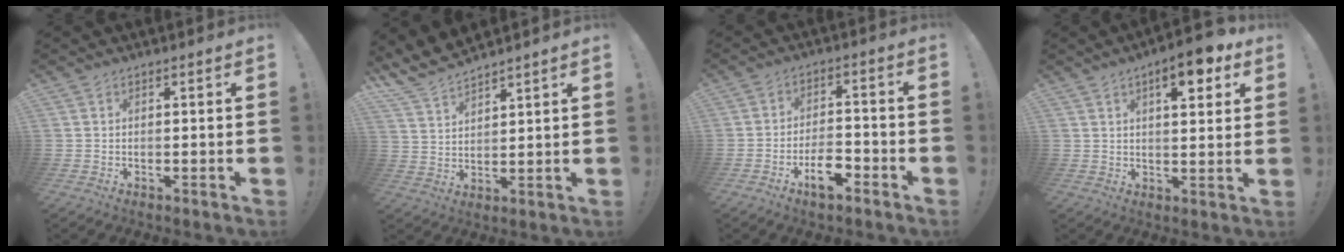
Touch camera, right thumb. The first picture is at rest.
{"total": 7.4, "force": [7.0, 1.5, 1.8], "torque": [-0.052, -0.049, 0.136]}
{"total": 9.1, "force": [-5.4, 4.2, 5.9], "torque": [-0.084, 0.034, -0.093]}
{"total": 10.1, "force": [5.4, 3.7, 7.7], "torque": [-0.089, -0.026, 0.084]}